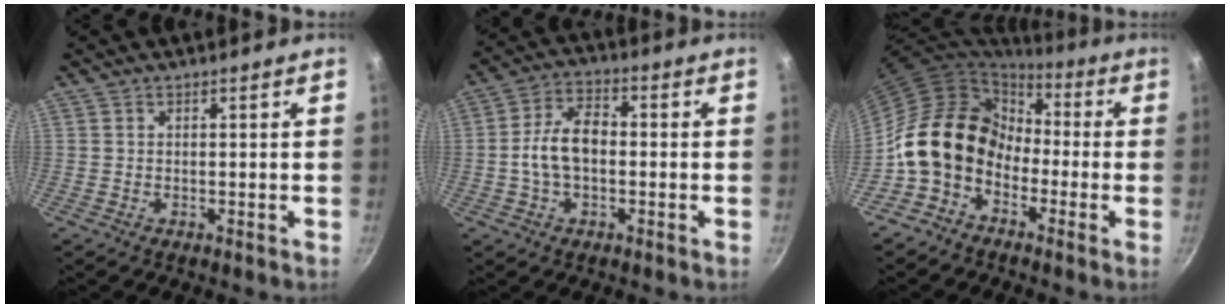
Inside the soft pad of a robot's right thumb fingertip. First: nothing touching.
{"total": 9.1, "force": [-0.9, 5.6, 7.1], "torque": [-0.117, 0.031, -0.024]}
{"total": 13.7, "force": [-2.6, 11.0, 7.7], "torque": [-0.093, 0.042, -0.063]}